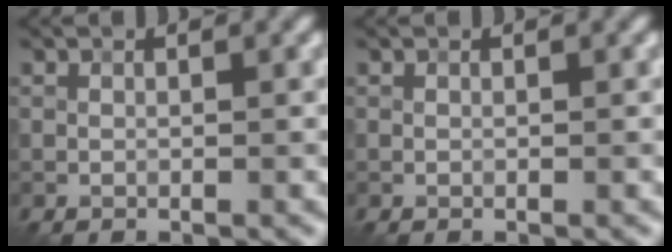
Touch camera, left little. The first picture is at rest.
{"total": 0.0}